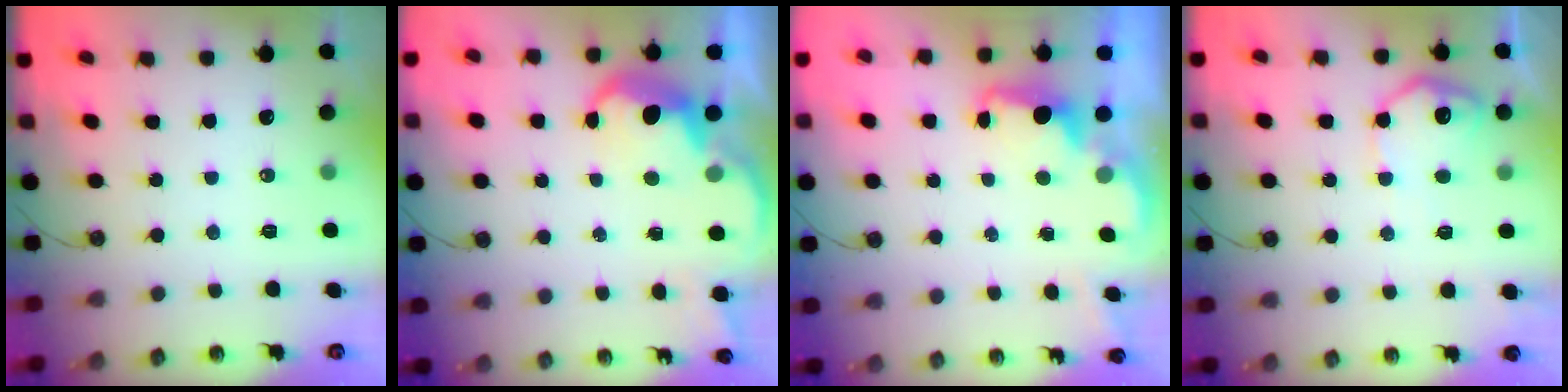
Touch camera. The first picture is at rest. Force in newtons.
{"total": 6.2, "press": 6.2, "slide": 0.5}
{"total": 1.4, "press": 1.3, "slide": 0.6}
{"total": 10.7, "press": 10.7, "slide": 0.5}